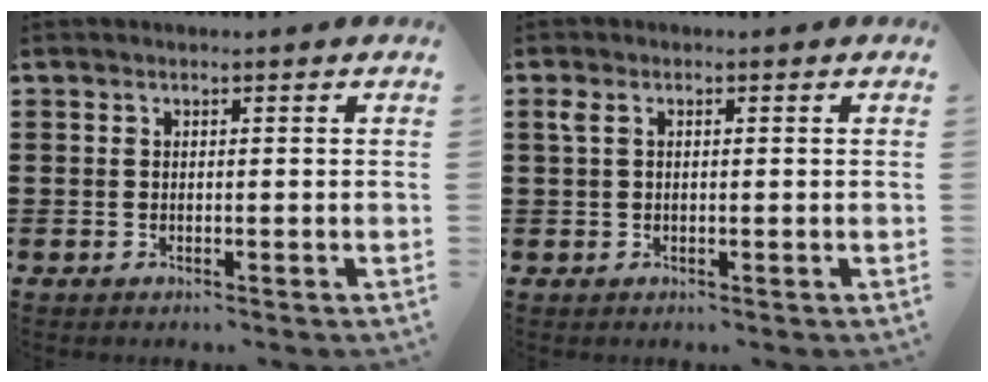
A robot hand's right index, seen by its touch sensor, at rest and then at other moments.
{"total": 1.7, "force": [0.3, 0.9, 1.4], "torque": [-0.038, 0.005, 0.002]}